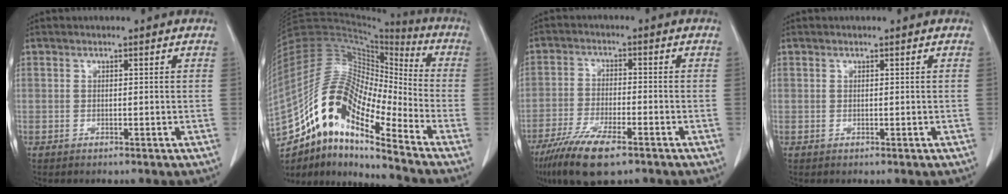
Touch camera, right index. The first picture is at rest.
{"total": 20.0, "force": [-13.0, 5.2, 14.2], "torque": [-0.286, 0.022, -0.232]}
{"total": 10.6, "force": [-7.1, 2.6, 7.5], "torque": [-0.140, -0.022, -0.121]}
{"total": 0.0}